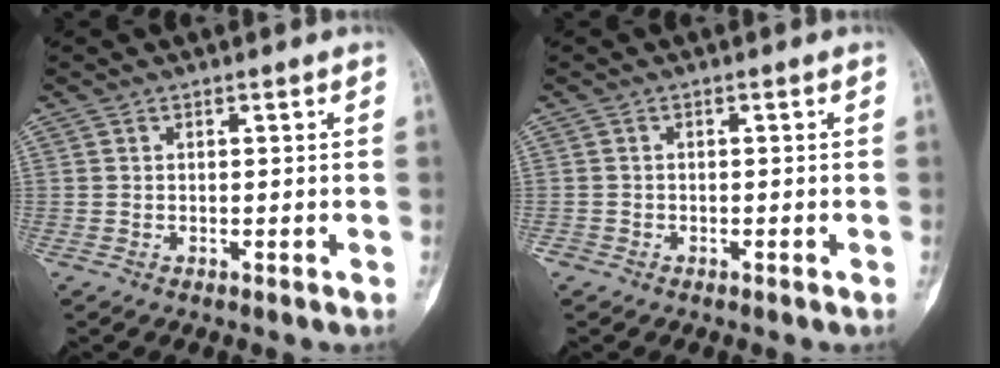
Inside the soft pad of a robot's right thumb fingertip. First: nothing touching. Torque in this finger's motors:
{"motor_torque": [0.39, 0.14, 0.25, 0.04, 0.01]}